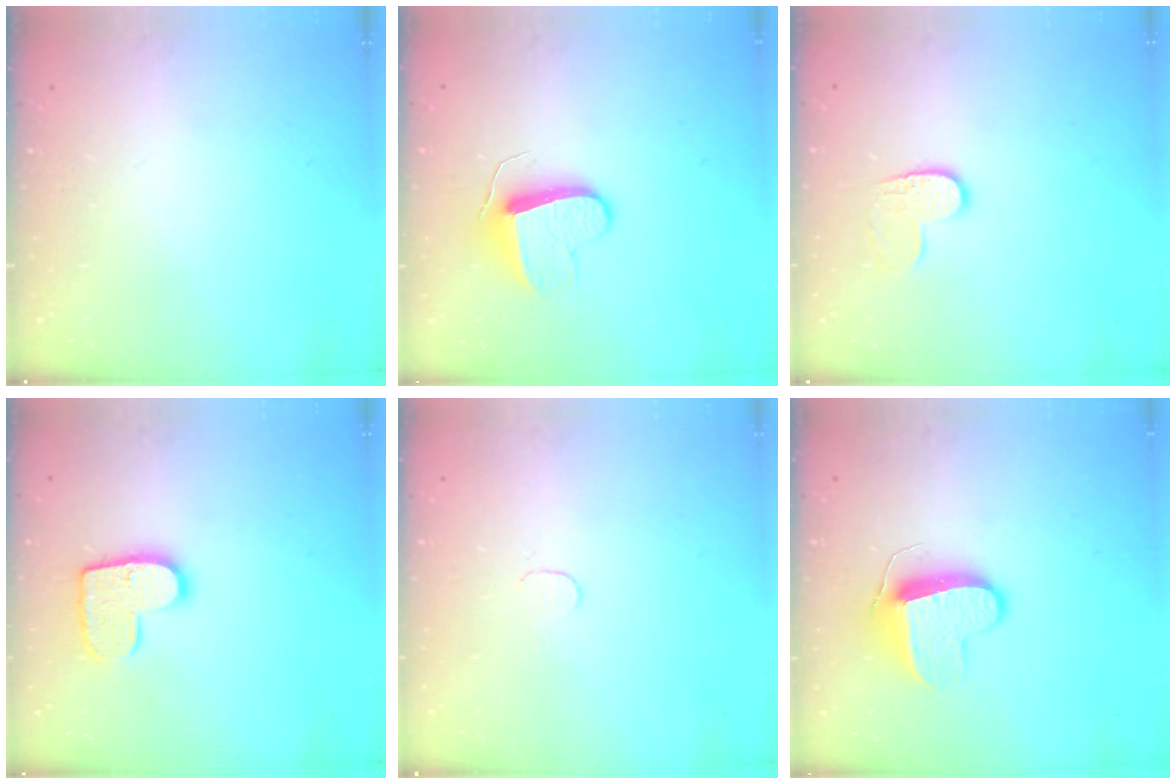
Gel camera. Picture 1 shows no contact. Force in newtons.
{"total": 9.3, "press": 9.3, "slide": 0.5}
{"total": 5.7, "press": 5.7, "slide": 0.3}
{"total": 11.8, "press": 11.7, "slide": 0.6}
{"total": 3.1, "press": 3.1, "slide": 0.3}
{"total": 9.2, "press": 9.2, "slide": 0.3}